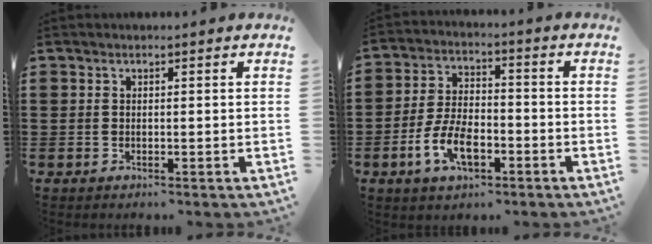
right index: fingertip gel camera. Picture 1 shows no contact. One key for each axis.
{"total": 7.8, "fx": -3.2, "fy": 3.8, "fz": 6.1, "tx": -0.141, "ty": -0.003, "tz": -0.065}